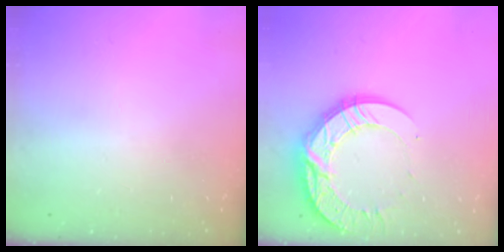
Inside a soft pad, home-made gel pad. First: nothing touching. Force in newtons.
{"total": 17.3, "press": 17.2, "slide": 1.5}